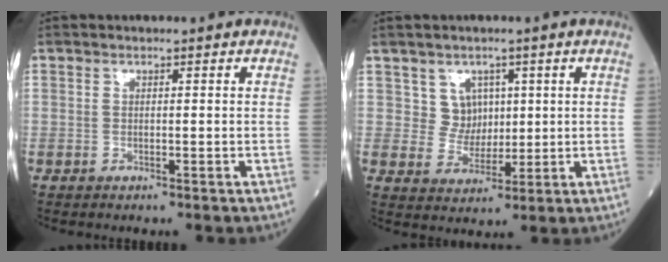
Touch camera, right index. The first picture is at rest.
{"total": 4.3, "force": [1.5, 3.9, 0.6], "torque": [-0.007, 0.006, 0.030]}